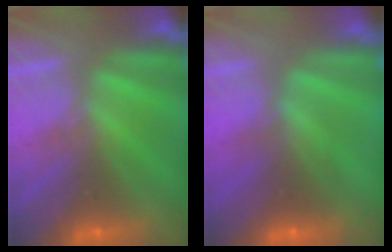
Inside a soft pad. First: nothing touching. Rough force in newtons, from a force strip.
{"total": 2.8}